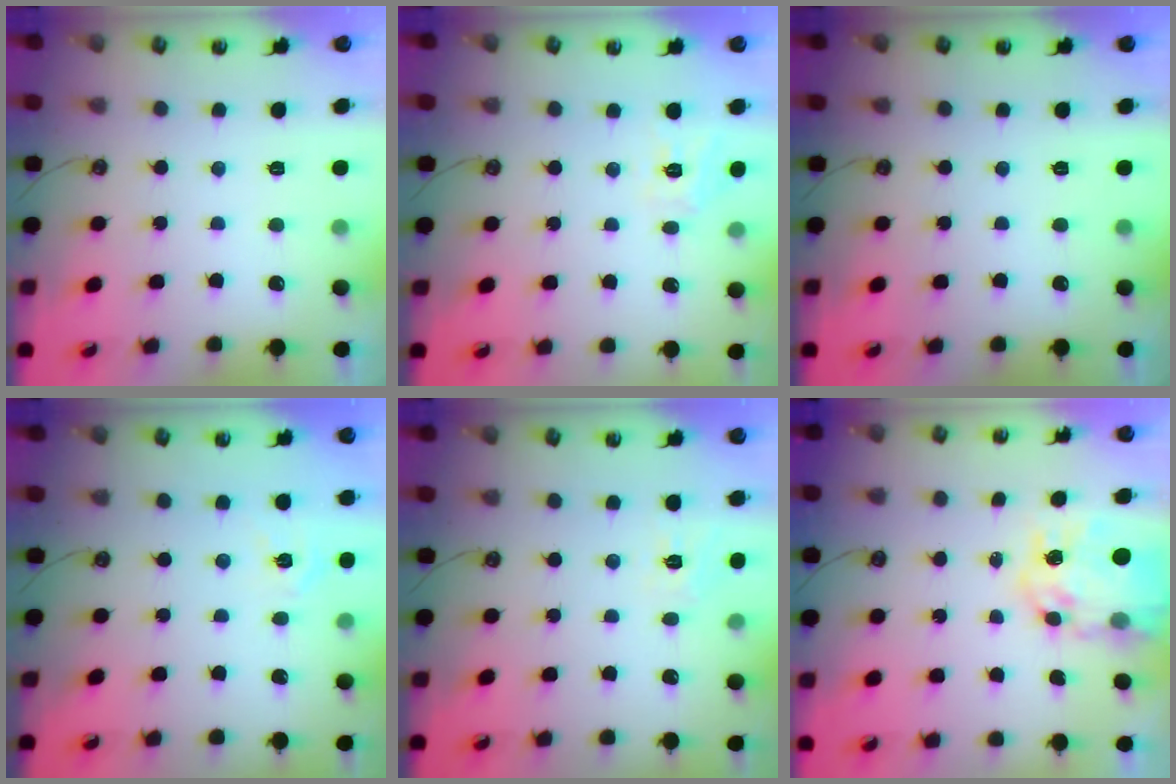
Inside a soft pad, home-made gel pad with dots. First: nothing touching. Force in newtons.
{"total": 8.1, "press": 8.1, "slide": 0.6}
{"total": 0.0}
{"total": 4.6, "press": 4.6, "slide": 0.7}
{"total": 5.7, "press": 5.7, "slide": 0.5}
{"total": 11.7, "press": 11.6, "slide": 1.0}